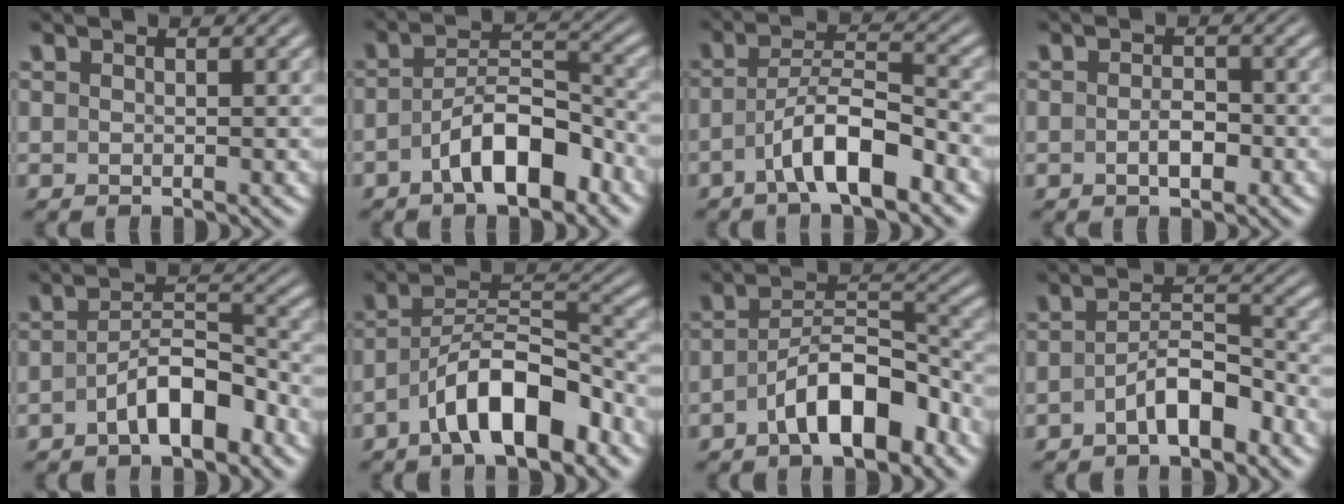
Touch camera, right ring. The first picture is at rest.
{"total": 5.6, "force": [-3.2, 2.4, 3.9], "torque": [-0.052, -0.004, -0.050]}
{"total": 4.8, "force": [-2.6, 1.5, 3.7], "torque": [-0.058, -0.008, -0.040]}
{"total": 1.8, "force": [-0.9, 0.8, 1.4], "torque": [-0.021, -0.001, -0.014]}
{"total": 4.7, "force": [-3.1, 1.8, 3.1], "torque": [-0.041, -0.004, -0.048]}
{"total": 6.7, "force": [-3.1, 3.2, 5.1], "torque": [-0.081, -0.010, -0.047]}
{"total": 6.2, "force": [-3.3, 2.8, 4.5], "torque": [-0.066, -0.005, -0.050]}
{"total": 4.0, "force": [-2.9, 1.4, 2.4], "torque": [-0.033, -0.006, -0.045]}